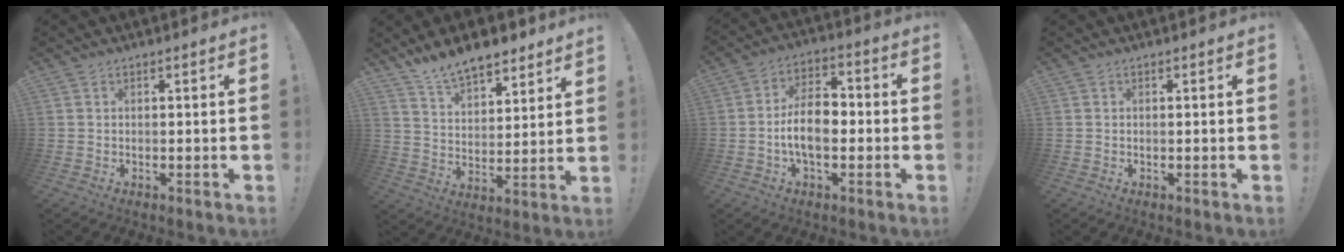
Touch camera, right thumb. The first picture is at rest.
{"total": 10.8, "force": [9.4, 3.8, 3.8], "torque": [-0.074, -0.069, 0.176]}
{"total": 11.0, "force": [-2.3, 6.4, 8.7], "torque": [-0.162, 0.016, -0.042]}
{"total": 0.0}